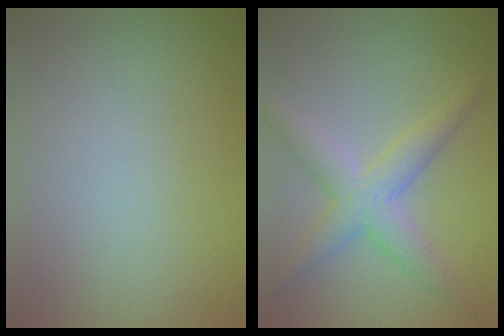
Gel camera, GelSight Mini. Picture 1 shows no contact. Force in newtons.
{"total": 4.4, "press": 4.4, "slide": 0.2}